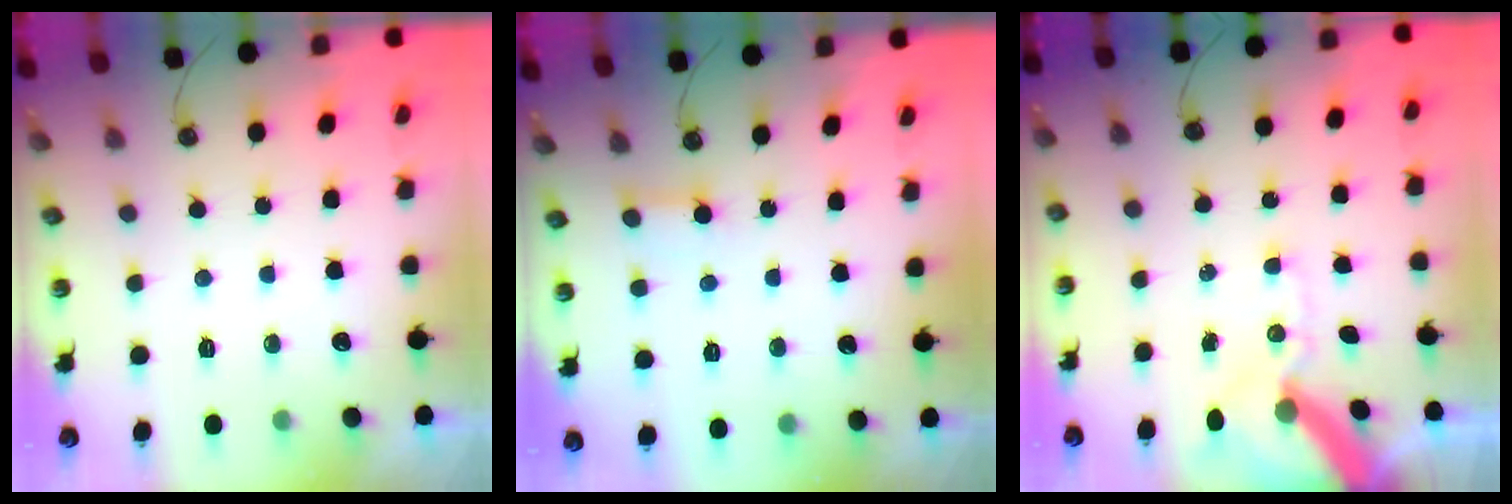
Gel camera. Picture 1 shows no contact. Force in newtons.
{"total": 2.4, "press": 2.4, "slide": 0.1}
{"total": 12.6, "press": 12.5, "slide": 1.8}